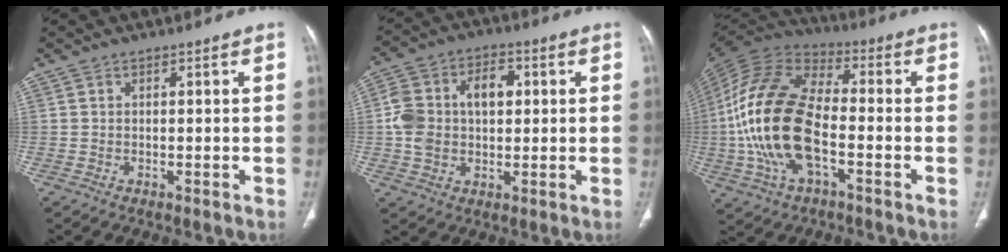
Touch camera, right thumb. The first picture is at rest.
{"total": 12.0, "force": [1.3, 8.2, 8.6], "torque": [-0.148, 0.026, 0.024]}
{"total": 20.6, "force": [-3.7, 10.3, 17.4], "torque": [-0.362, 0.023, -0.071]}